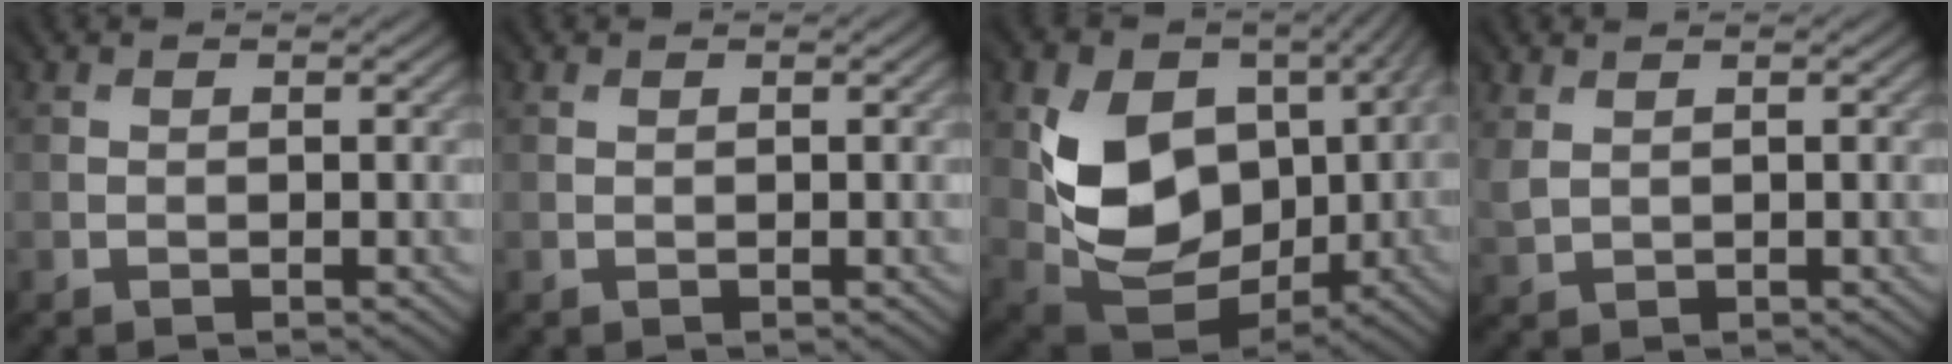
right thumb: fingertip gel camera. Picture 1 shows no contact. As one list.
[{"total": 0.0}, {"total": 10.2, "force": [0.8, 8.0, 6.4], "torque": [-0.133, -0.016, 0.018]}, {"total": 2.8, "force": [1.6, 1.7, 1.5], "torque": [-0.060, -0.001, 0.037]}]